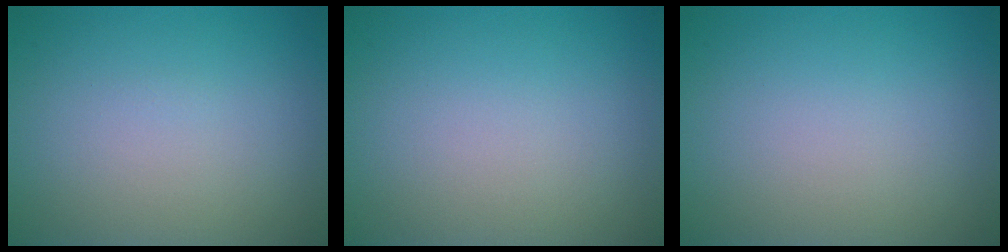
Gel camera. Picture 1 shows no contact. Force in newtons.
{"total": 0.0}
{"total": 0.0}